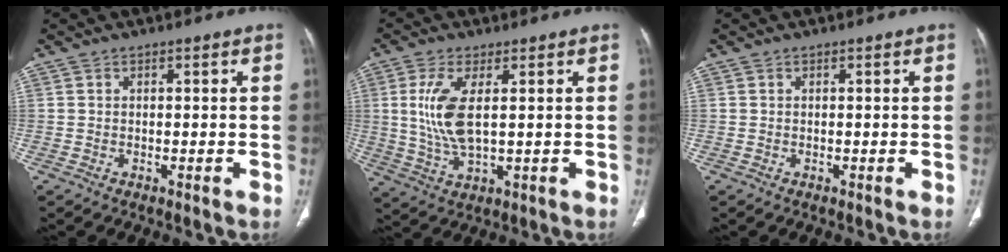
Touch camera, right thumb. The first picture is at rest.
{"total": 9.2, "force": [1.6, 3.5, 8.3], "torque": [-0.194, -0.012, 0.039]}
{"total": 0.0}